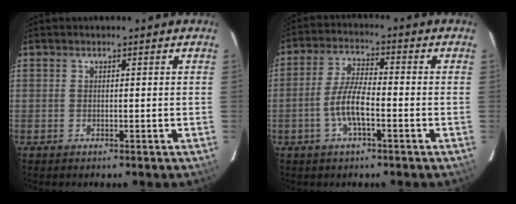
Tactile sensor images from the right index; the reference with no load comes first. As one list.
[{"total": 6.2, "force": [-2.3, 1.6, 5.6], "torque": [-0.115, 0.006, -0.045]}]